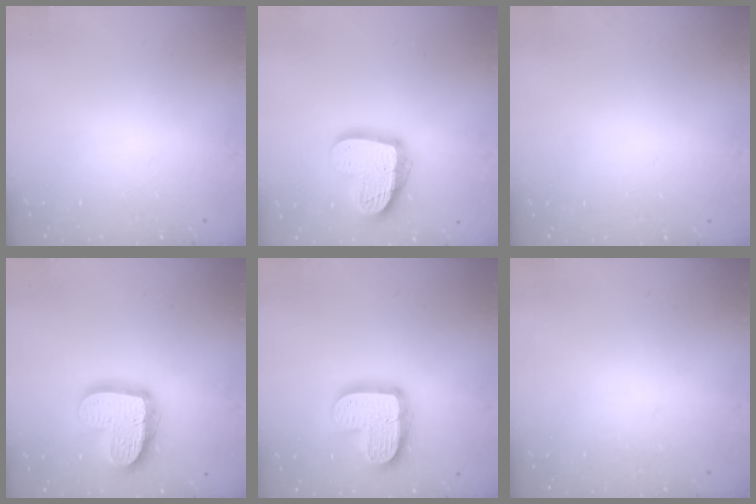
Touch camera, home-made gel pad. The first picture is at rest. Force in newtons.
{"total": 17.2, "press": 17.1, "slide": 1.5}
{"total": 0.0}
{"total": 17.2, "press": 17.1, "slide": 1.4}
{"total": 16.4, "press": 16.4, "slide": 1.1}
{"total": 0.0}